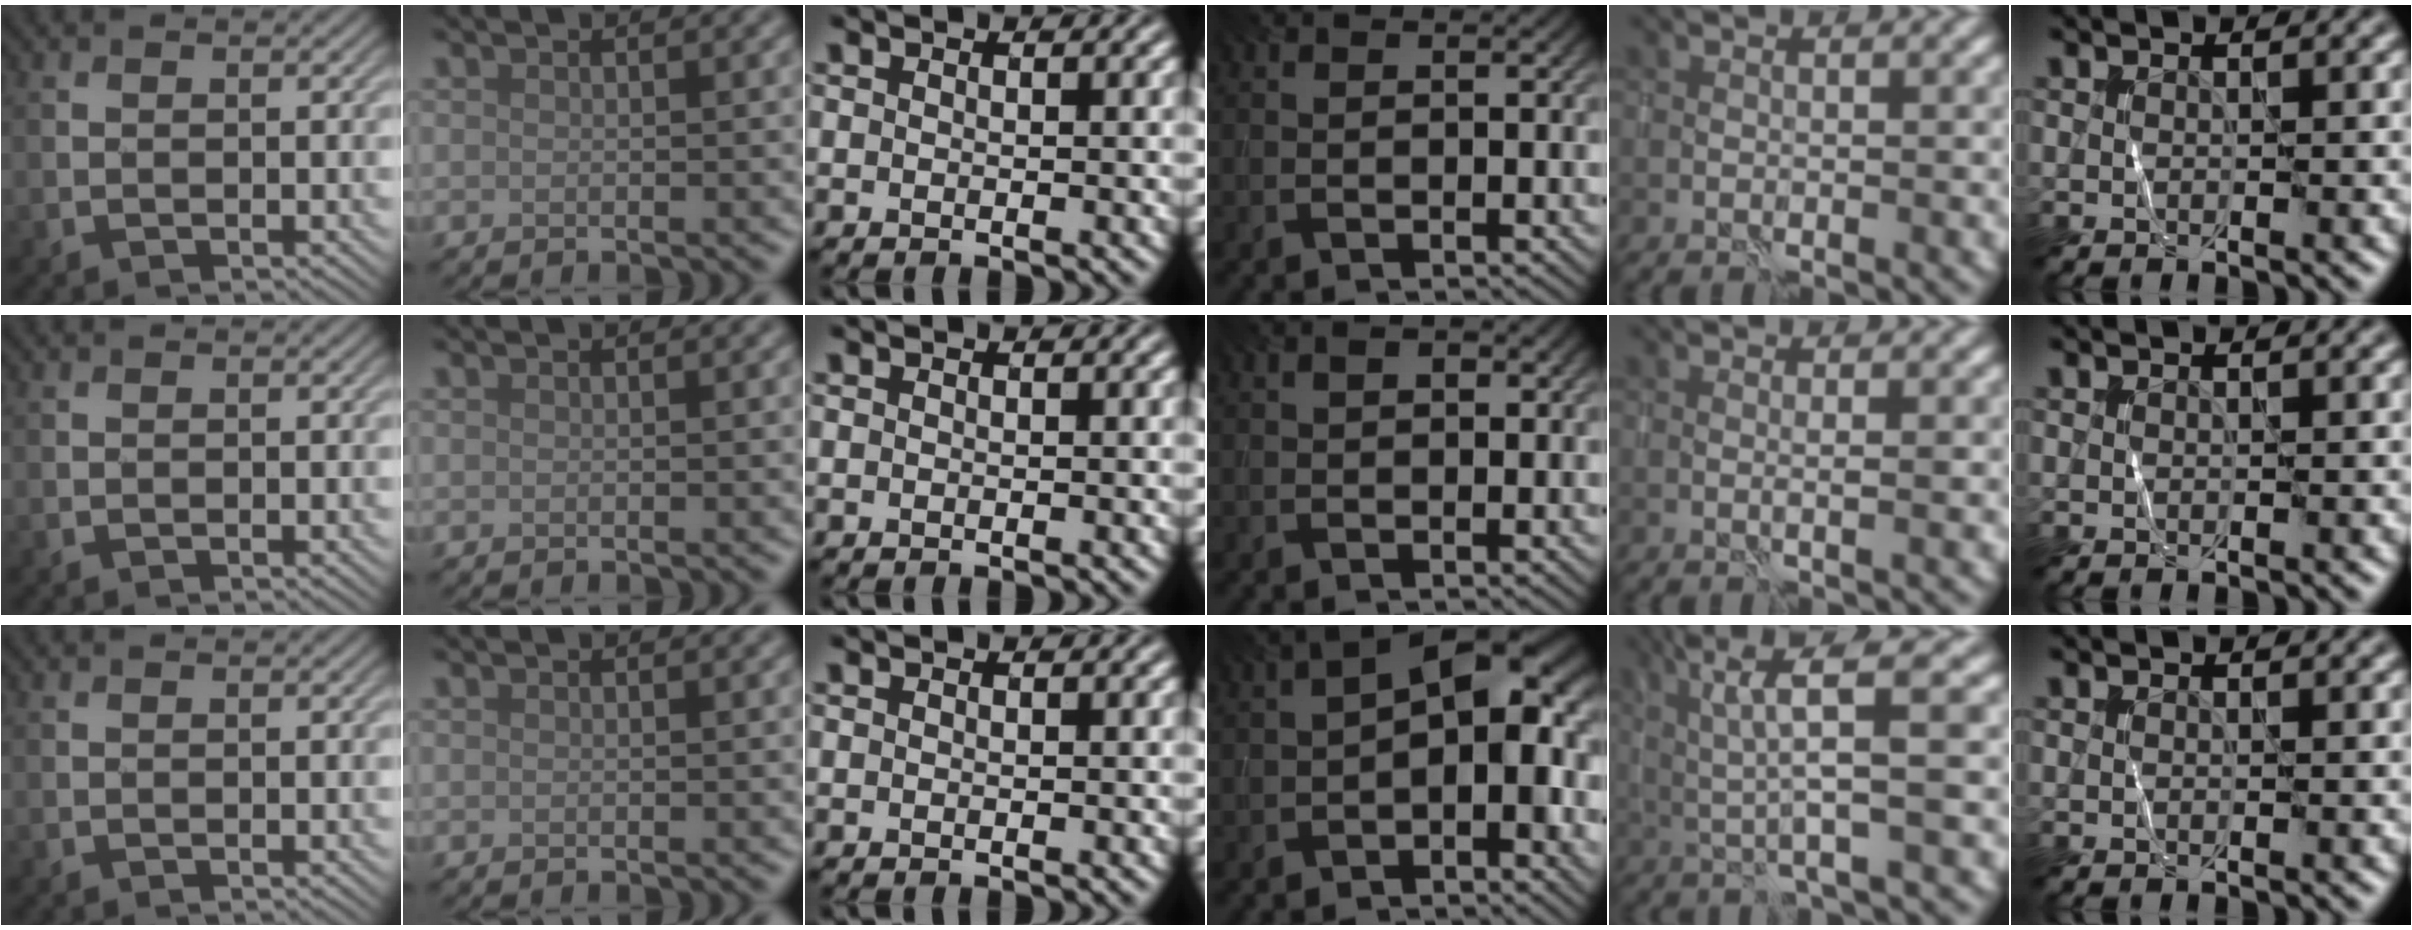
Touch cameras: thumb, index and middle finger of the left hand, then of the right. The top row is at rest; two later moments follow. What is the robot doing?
{"motion": "wrap", "object": "sponge"}